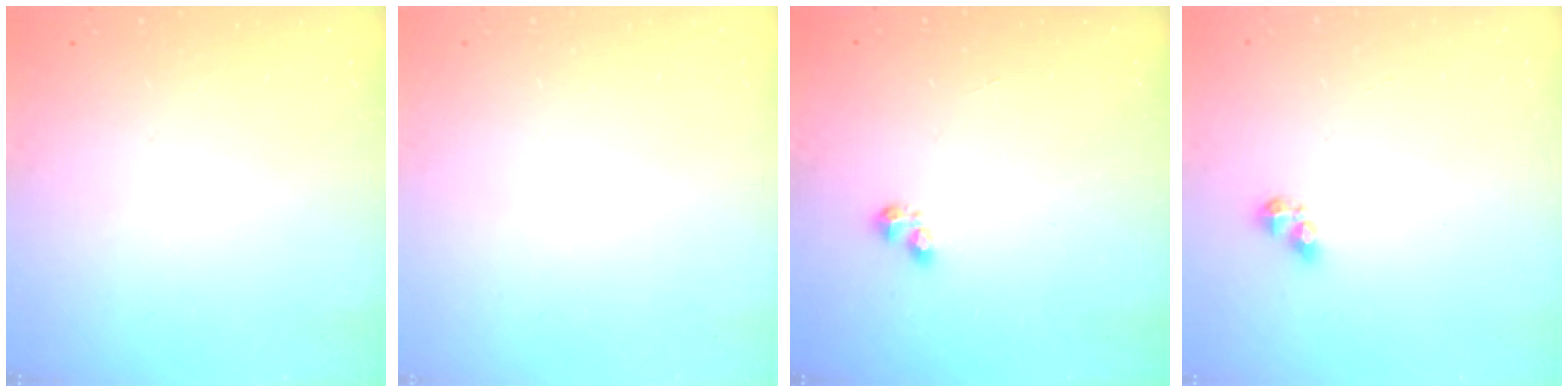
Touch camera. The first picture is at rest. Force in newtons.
{"total": 0.0}
{"total": 3.4, "press": 3.3, "slide": 0.5}
{"total": 4.9, "press": 4.8, "slide": 0.6}